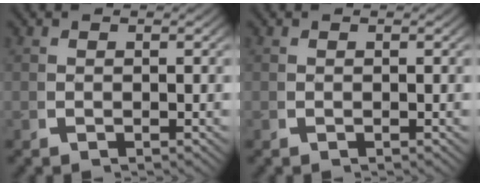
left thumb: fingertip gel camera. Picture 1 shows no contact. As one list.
[{"total": 0.0}]